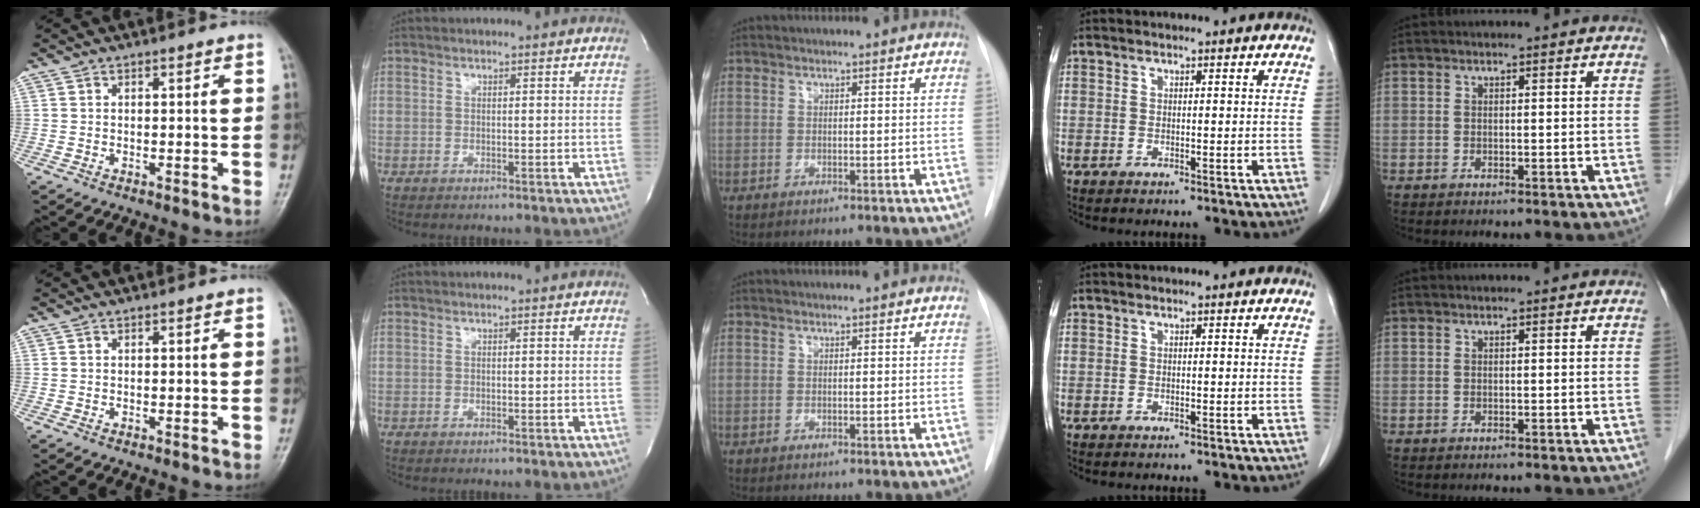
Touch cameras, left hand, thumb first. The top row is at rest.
{}